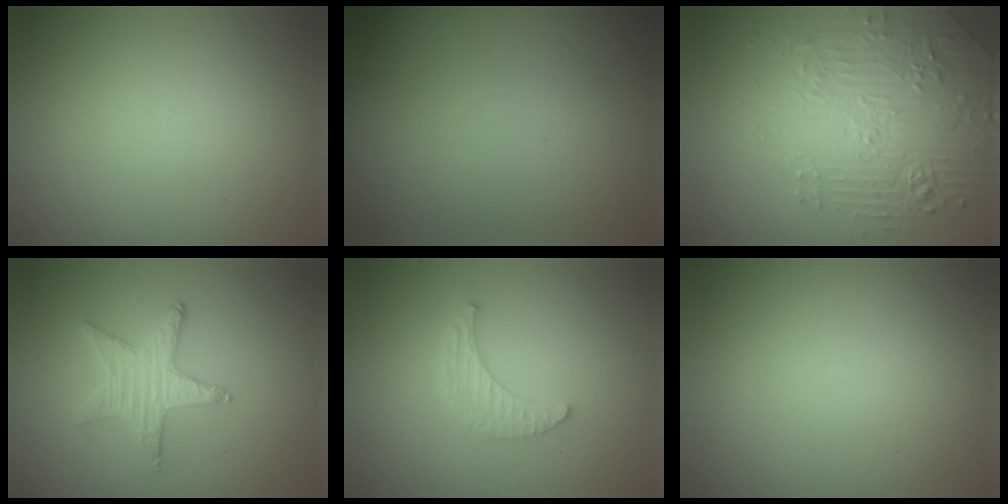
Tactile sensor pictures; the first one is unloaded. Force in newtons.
{"total": 0.0}
{"total": 4.5, "press": 4.2, "slide": 1.7}
{"total": 3.0, "press": 3.0, "slide": 0.1}
{"total": 2.0, "press": 1.9, "slide": 0.5}
{"total": 0.0}